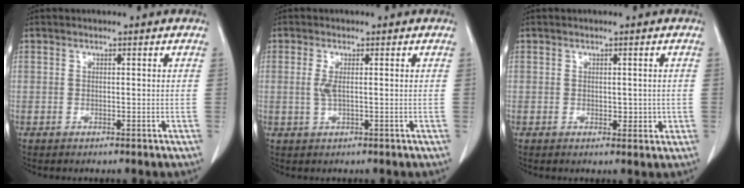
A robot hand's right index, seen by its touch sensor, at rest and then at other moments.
{"total": 2.0, "force": [0.3, 0.4, 1.9], "torque": [-0.045, -0.001, 0.010]}
{"total": 2.1, "force": [0.1, 1.3, 1.6], "torque": [-0.014, 0.000, 0.009]}